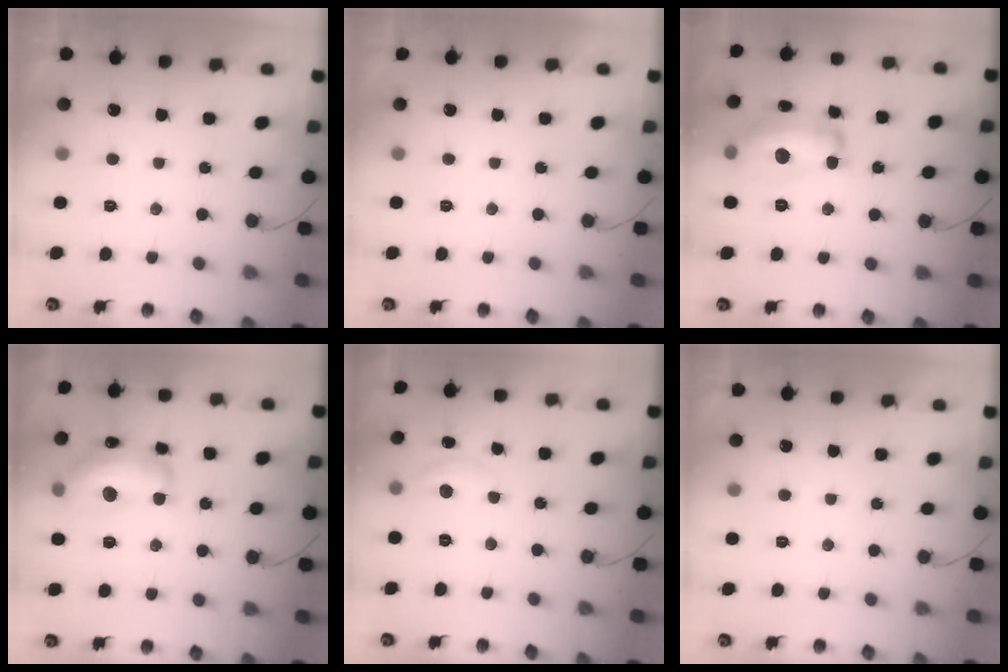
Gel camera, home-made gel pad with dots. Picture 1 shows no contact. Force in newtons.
{"total": 0.0}
{"total": 15.3, "press": 15.2, "slide": 1.3}
{"total": 16.5, "press": 16.5, "slide": 0.7}
{"total": 6.0, "press": 5.9, "slide": 0.5}
{"total": 0.0}